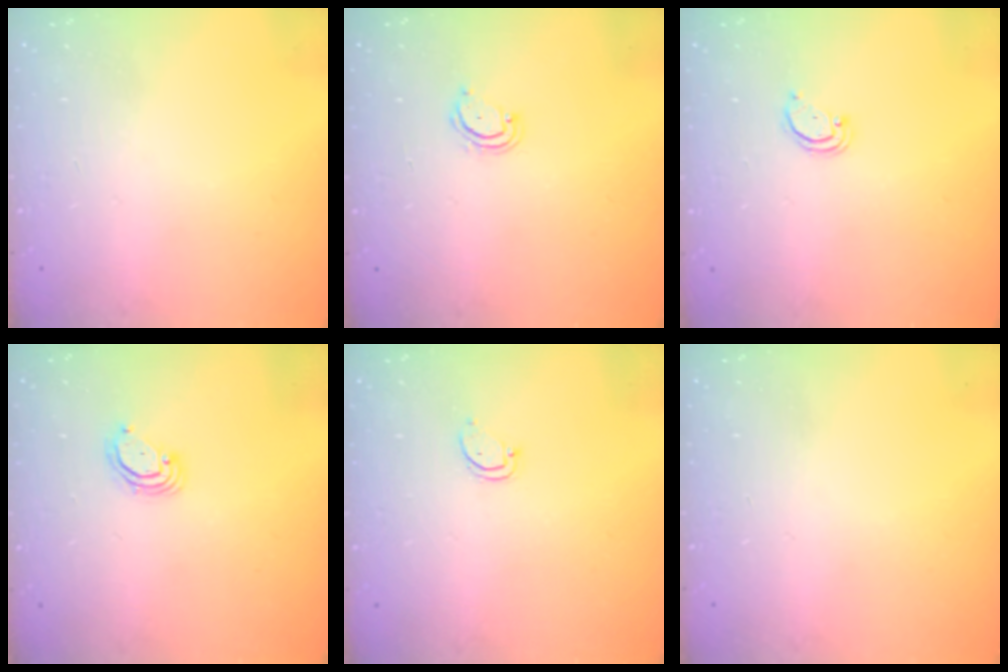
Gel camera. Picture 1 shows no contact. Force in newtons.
{"total": 3.9, "press": 3.9, "slide": 0.3}
{"total": 1.8, "press": 1.8, "slide": 0.2}
{"total": 3.0, "press": 2.9, "slide": 0.3}
{"total": 2.6, "press": 2.6, "slide": 0.3}
{"total": 0.0}